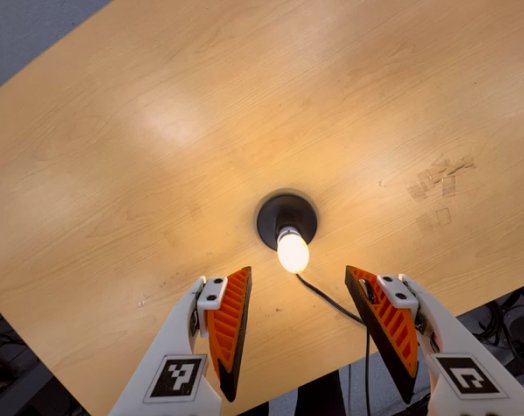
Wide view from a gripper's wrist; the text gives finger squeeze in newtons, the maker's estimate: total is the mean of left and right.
{"total": 0.0}